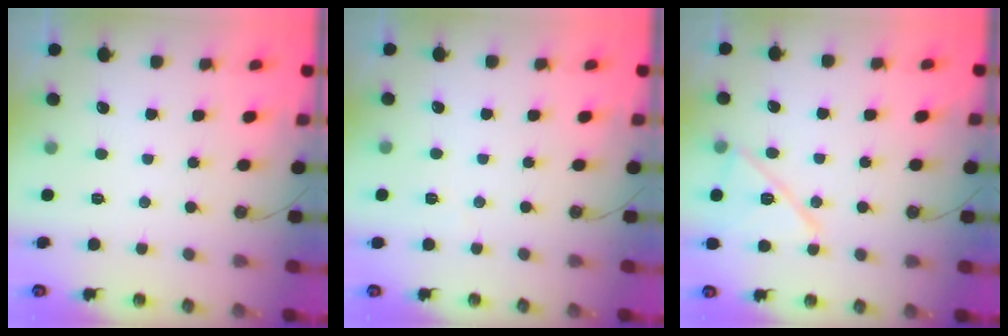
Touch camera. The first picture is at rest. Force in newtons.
{"total": 1.6, "press": 1.4, "slide": 0.6}
{"total": 13.3, "press": 13.2, "slide": 1.5}